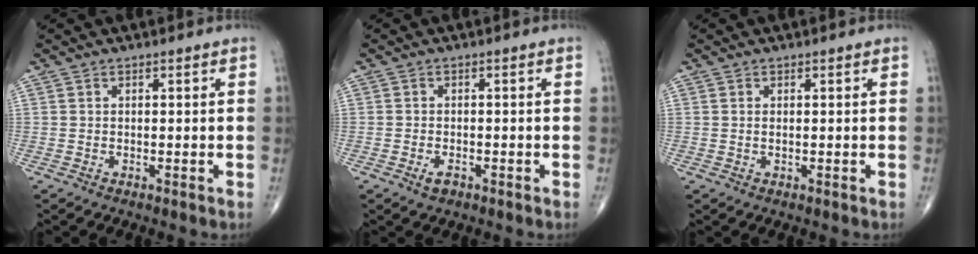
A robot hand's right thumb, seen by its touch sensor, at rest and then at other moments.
{"total": 1.9, "force": [-1.0, 1.1, 1.2], "torque": [-0.020, 0.003, -0.016]}
{"total": 0.5, "force": [0.1, 0.2, 0.5], "torque": [-0.013, 0.000, 0.003]}